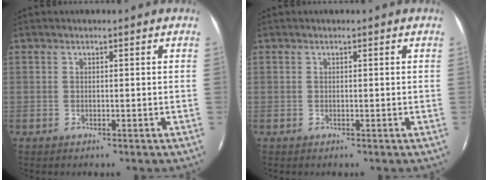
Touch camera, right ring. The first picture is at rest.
{"total": 0.0}